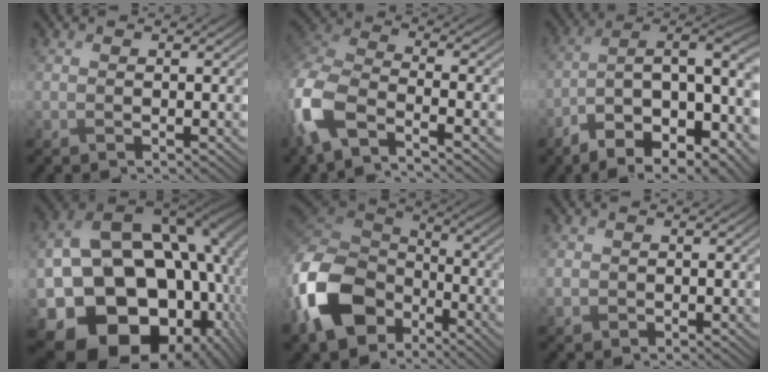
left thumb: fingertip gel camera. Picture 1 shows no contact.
{"total": 9.4, "force": [-5.0, 3.7, 7.0], "torque": [-0.168, -0.010, -0.121]}
{"total": 16.8, "force": [-6.8, 7.5, 13.4], "torque": [-0.216, -0.020, -0.099]}
{"total": 23.0, "force": [-3.6, 16.8, 15.2], "torque": [-0.301, -0.087, -0.003]}
{"total": 15.1, "force": [-6.2, 10.6, 8.8], "torque": [-0.246, -0.032, -0.123]}
{"total": 1.5, "force": [0.3, 1.4, 0.3], "torque": [-0.013, -0.006, 0.007]}